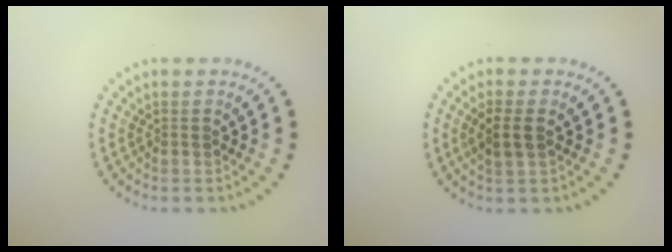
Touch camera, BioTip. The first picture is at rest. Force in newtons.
{"total": 2.0, "press": 1.9, "slide": 0.6}